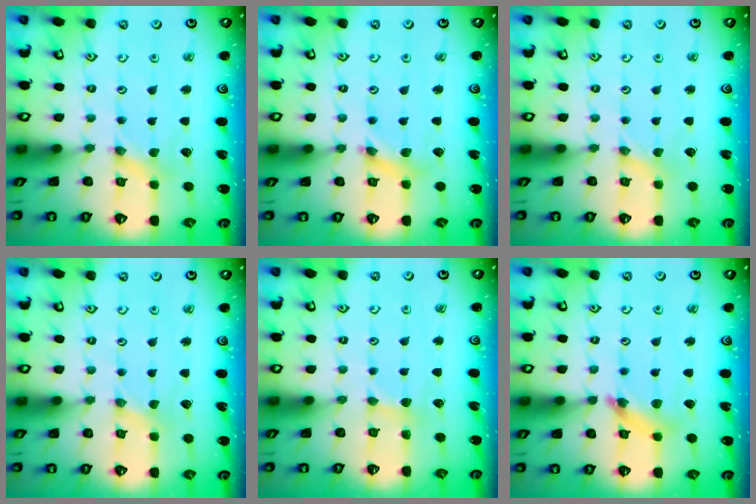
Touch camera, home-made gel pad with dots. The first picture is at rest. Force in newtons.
{"total": 4.1, "press": 4.1, "slide": 0.4}
{"total": 0.0}
{"total": 0.0}
{"total": 3.5, "press": 3.5, "slide": 0.5}
{"total": 7.3, "press": 7.3, "slide": 0.7}